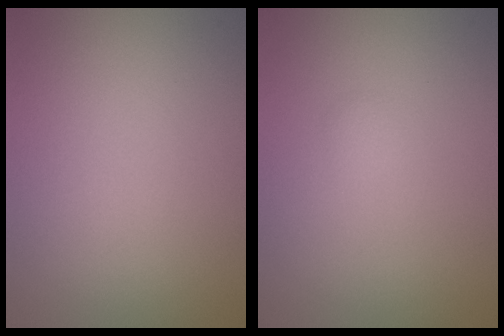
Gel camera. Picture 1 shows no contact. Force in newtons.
{"total": 0.6, "press": 0.6, "slide": 0.0}